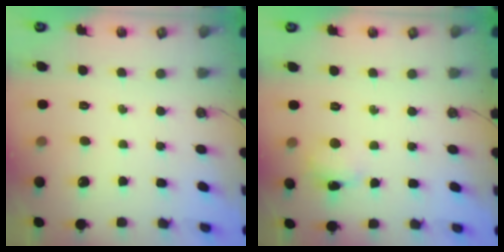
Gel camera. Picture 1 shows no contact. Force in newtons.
{"total": 2.8, "press": 2.8, "slide": 0.5}